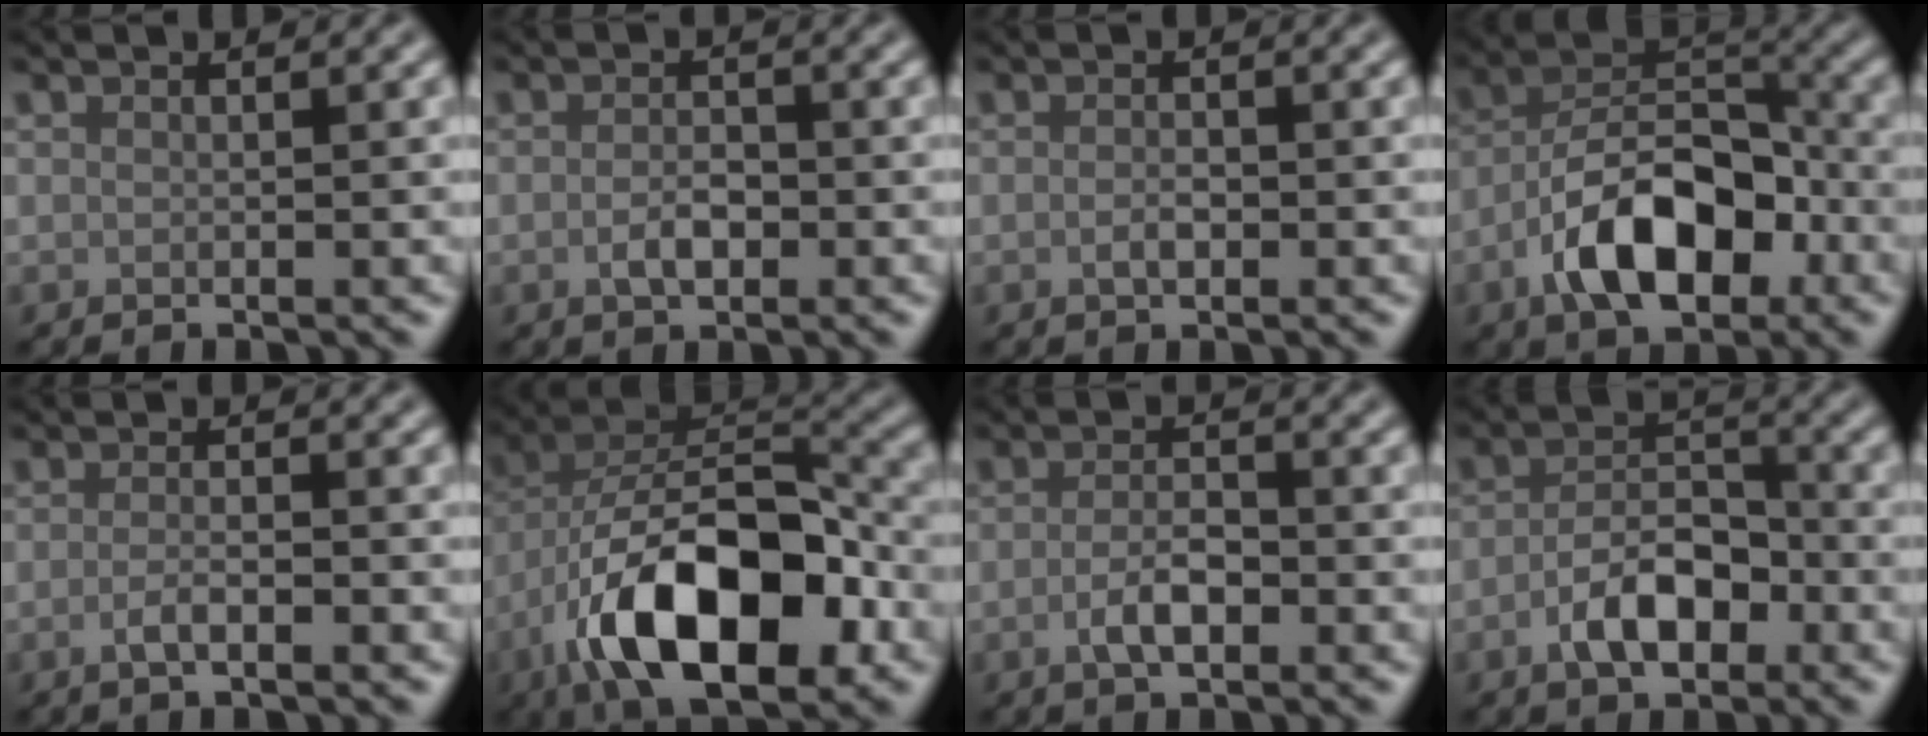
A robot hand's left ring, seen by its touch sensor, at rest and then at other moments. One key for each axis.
{"total": 2.1, "fx": -0.7, "fy": 1.1, "fz": 1.6, "tx": -0.033, "ty": 0.000, "tz": -0.015}
{"total": 1.2, "fx": -0.4, "fy": 0.6, "fz": 1.0, "tx": -0.021, "ty": 0.000, "tz": -0.008}
{"total": 9.2, "fx": -4.3, "fy": 4.6, "fz": 6.7, "tx": -0.111, "ty": 0.014, "tz": -0.082}
{"total": 2.0, "fx": -0.8, "fy": 0.5, "fz": 1.8, "tx": -0.032, "ty": 0.002, "tz": -0.019}
{"total": 13.5, "fx": -6.4, "fy": 6.0, "fz": 10.2, "tx": -0.173, "ty": 0.007, "tz": -0.118}
{"total": 2.7, "fx": -1.0, "fy": 1.1, "fz": 2.2, "tx": -0.043, "ty": 0.002, "tz": -0.022}
{"total": 4.9, "fx": -2.1, "fy": 2.6, "fz": 3.5, "tx": -0.061, "ty": 0.008, "tz": -0.042}